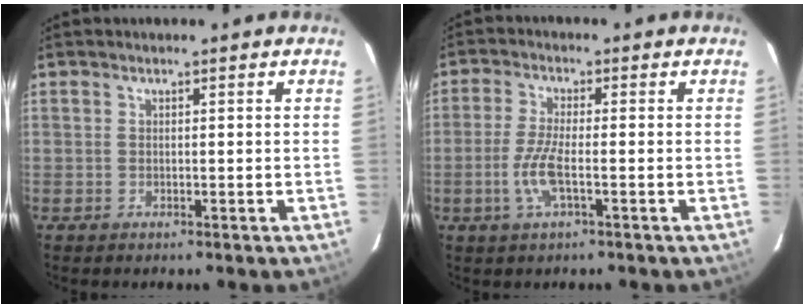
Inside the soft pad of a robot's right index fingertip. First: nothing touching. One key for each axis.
{"total": 5.8, "fx": -1.9, "fy": 0.9, "fz": 5.4, "tx": -0.118, "ty": -0.005, "tz": -0.039}